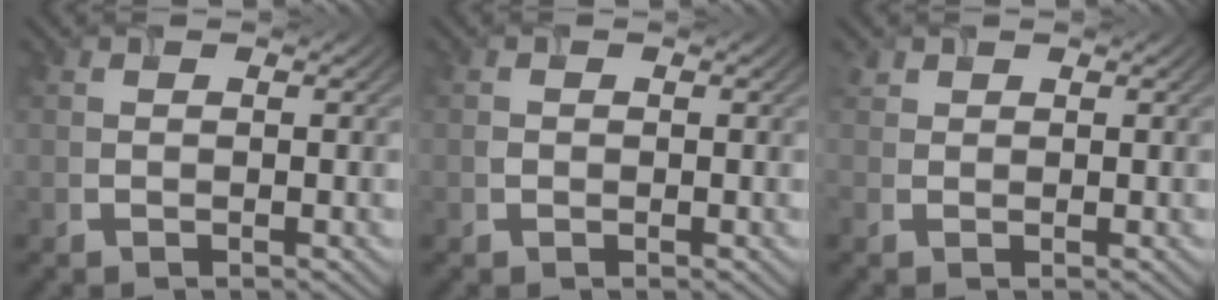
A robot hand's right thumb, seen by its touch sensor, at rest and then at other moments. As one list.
[{"total": 0.5, "force": [-0.1, 0.5, 0.2], "torque": [-0.002, -0.002, -0.005]}, {"total": 1.1, "force": [0.6, 0.8, 0.3], "torque": [-0.009, 0.001, 0.013]}]